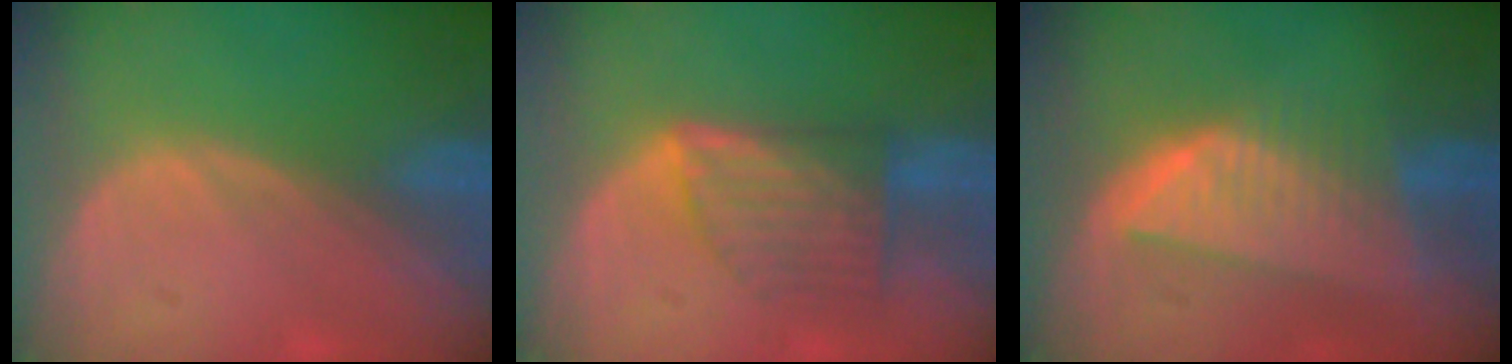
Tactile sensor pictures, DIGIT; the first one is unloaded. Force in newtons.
{"total": 7.3, "press": 6.4, "slide": 3.5}
{"total": 8.1, "press": 7.2, "slide": 3.8}